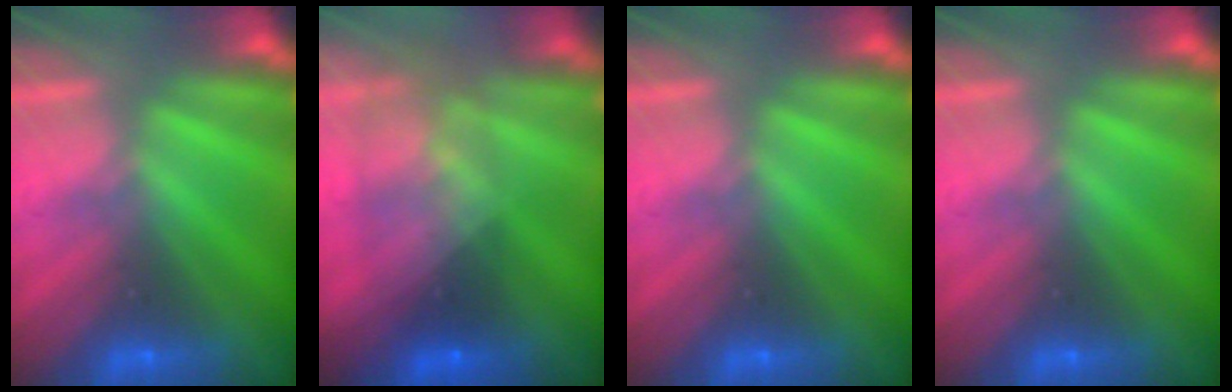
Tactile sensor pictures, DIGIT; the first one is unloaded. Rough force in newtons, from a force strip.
{"total": 7.4}
{"total": 0.0}
{"total": 0.0}